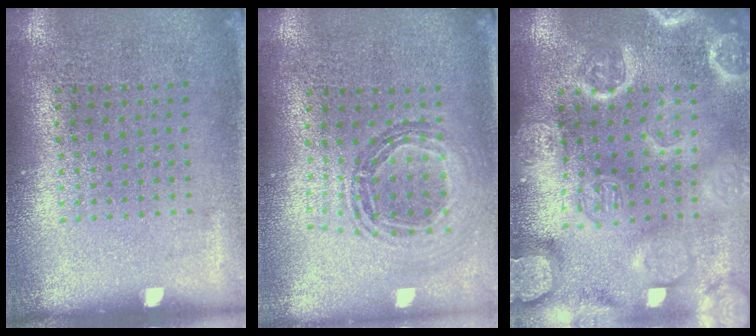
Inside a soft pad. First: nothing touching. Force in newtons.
{"total": 0.9, "press": 0.9, "slide": 0.1}
{"total": 4.2, "press": 4.1, "slide": 0.6}